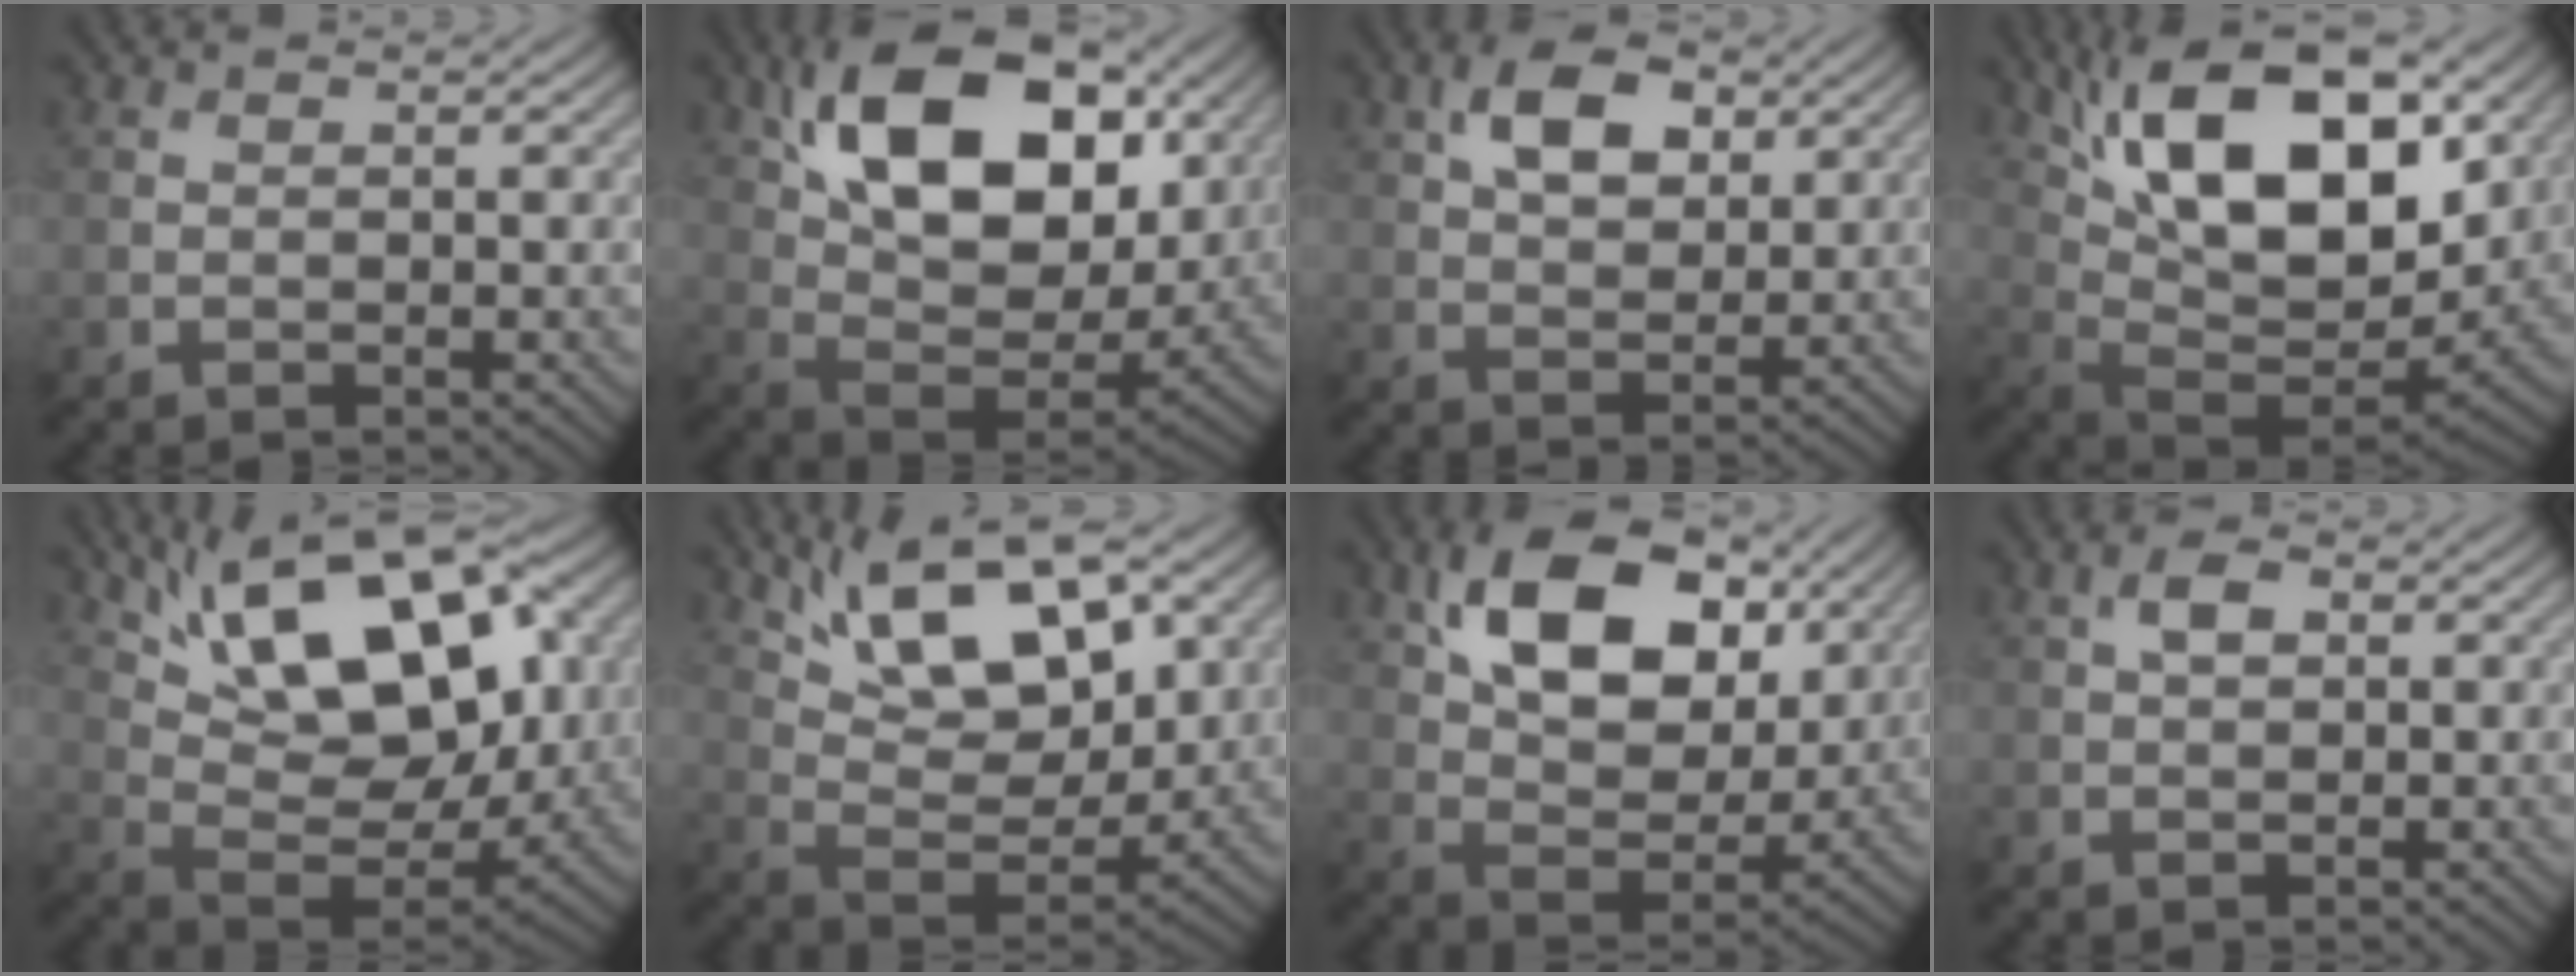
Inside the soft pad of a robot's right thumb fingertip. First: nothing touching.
{"total": 18.3, "force": [7.5, 10.4, 13.1], "torque": [-0.241, 0.011, 0.129]}
{"total": 7.5, "force": [3.1, 4.4, 5.2], "torque": [-0.099, 0.003, 0.051]}
{"total": 18.6, "force": [7.7, 8.9, 14.3], "torque": [-0.248, 0.026, 0.125]}
{"total": 18.0, "force": [8.5, 8.4, 13.4], "torque": [-0.232, 0.028, 0.127]}
{"total": 14.6, "force": [8.2, 6.4, 10.3], "torque": [-0.189, 0.008, 0.129]}
{"total": 14.9, "force": [6.3, 9.0, 10.1], "torque": [-0.195, 0.004, 0.113]}
{"total": 2.5, "force": [0.8, 1.4, 1.9], "torque": [-0.037, 0.005, 0.012]}